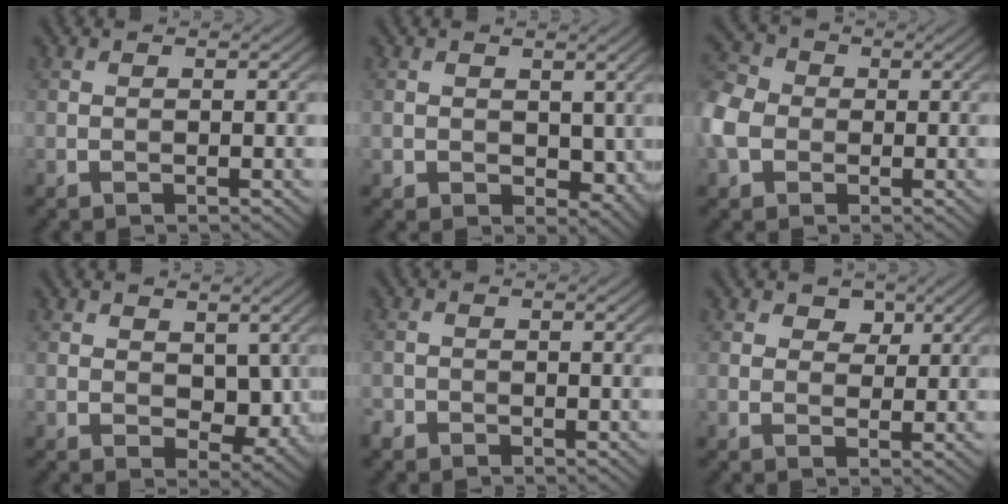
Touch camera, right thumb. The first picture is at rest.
{"total": 4.2, "force": [0.6, 3.2, 2.6], "torque": [-0.056, -0.015, 0.014]}
{"total": 7.7, "force": [-1.6, 6.1, 4.4], "torque": [-0.141, 0.004, -0.052]}
{"total": 5.2, "force": [0.8, 3.5, 3.7], "torque": [-0.068, -0.013, 0.015]}
{"total": 1.5, "force": [-1.2, 0.9, 0.2], "torque": [-0.006, -0.003, -0.032]}
{"total": 2.8, "force": [1.5, 1.9, 1.4], "torque": [-0.023, 0.000, 0.019]}